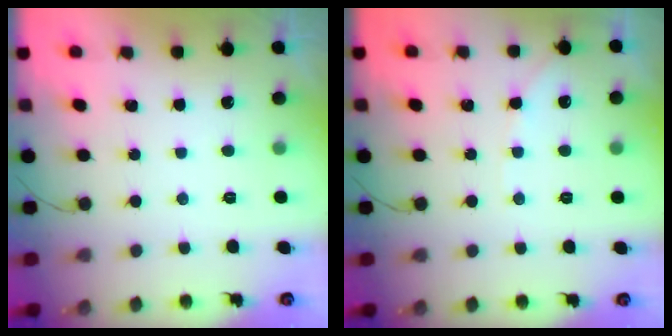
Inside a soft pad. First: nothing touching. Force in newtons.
{"total": 4.7, "press": 4.6, "slide": 0.7}